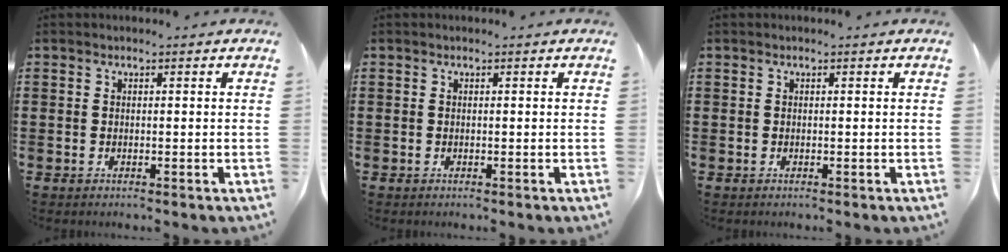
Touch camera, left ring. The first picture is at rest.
{"total": 0.0}
{"total": 0.0}